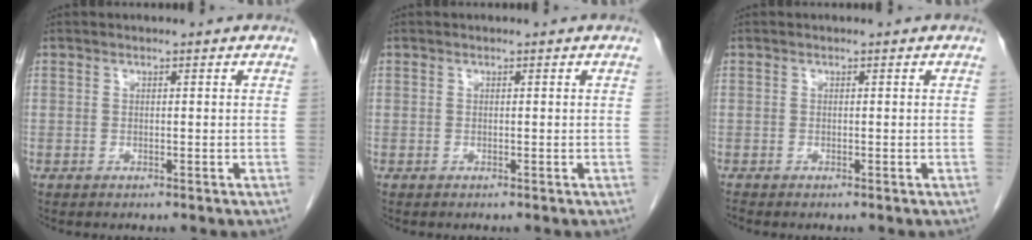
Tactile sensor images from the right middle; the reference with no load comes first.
{"total": 0.0}
{"total": 0.0}